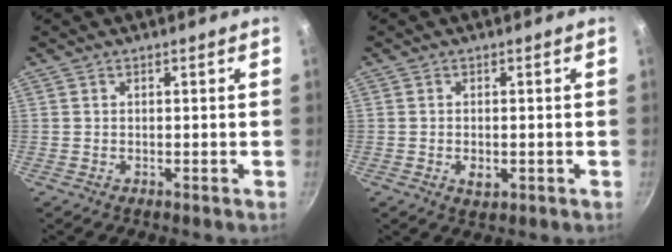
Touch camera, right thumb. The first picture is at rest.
{"total": 2.7, "force": [-0.7, 1.5, 2.2], "torque": [-0.038, -0.004, -0.008]}